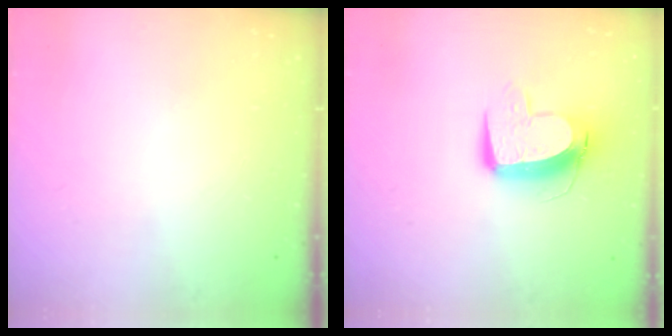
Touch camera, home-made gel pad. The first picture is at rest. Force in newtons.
{"total": 11.1, "press": 11.0, "slide": 1.3}